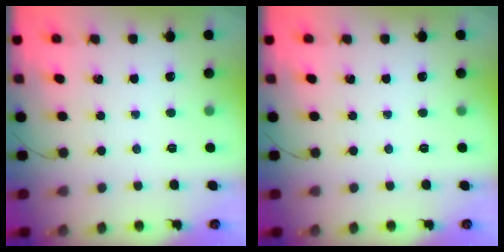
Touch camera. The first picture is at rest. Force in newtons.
{"total": 0.0}